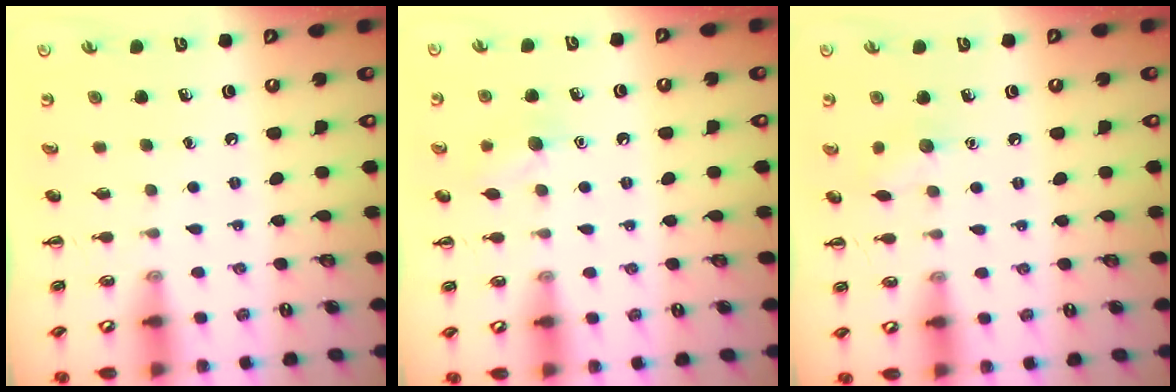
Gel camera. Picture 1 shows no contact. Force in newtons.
{"total": 7.2, "press": 7.1, "slide": 1.3}
{"total": 6.9, "press": 6.8, "slide": 1.3}